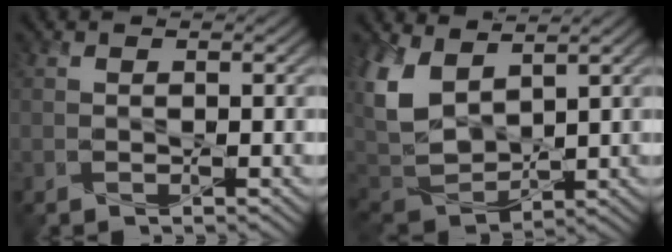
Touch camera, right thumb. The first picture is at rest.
{"total": 9.1, "force": [3.1, 5.4, 6.7], "torque": [-0.191, -0.002, 0.060]}